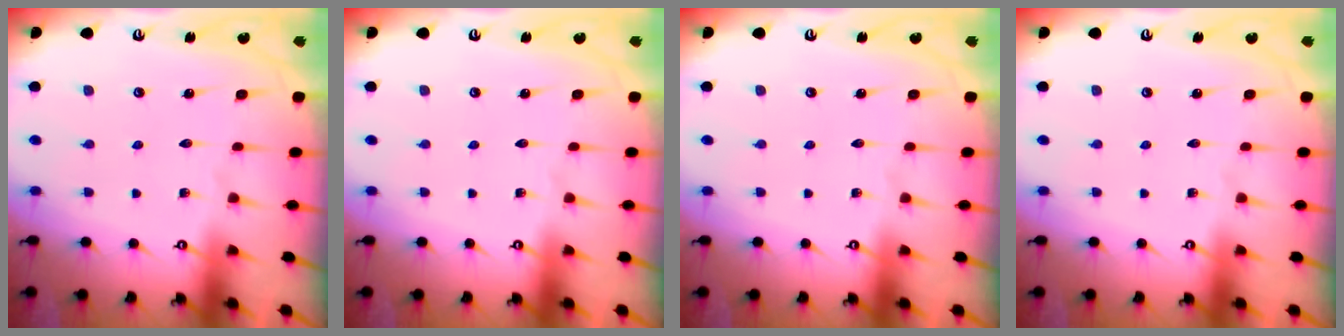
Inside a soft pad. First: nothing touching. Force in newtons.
{"total": 0.0}
{"total": 0.0}
{"total": 0.0}